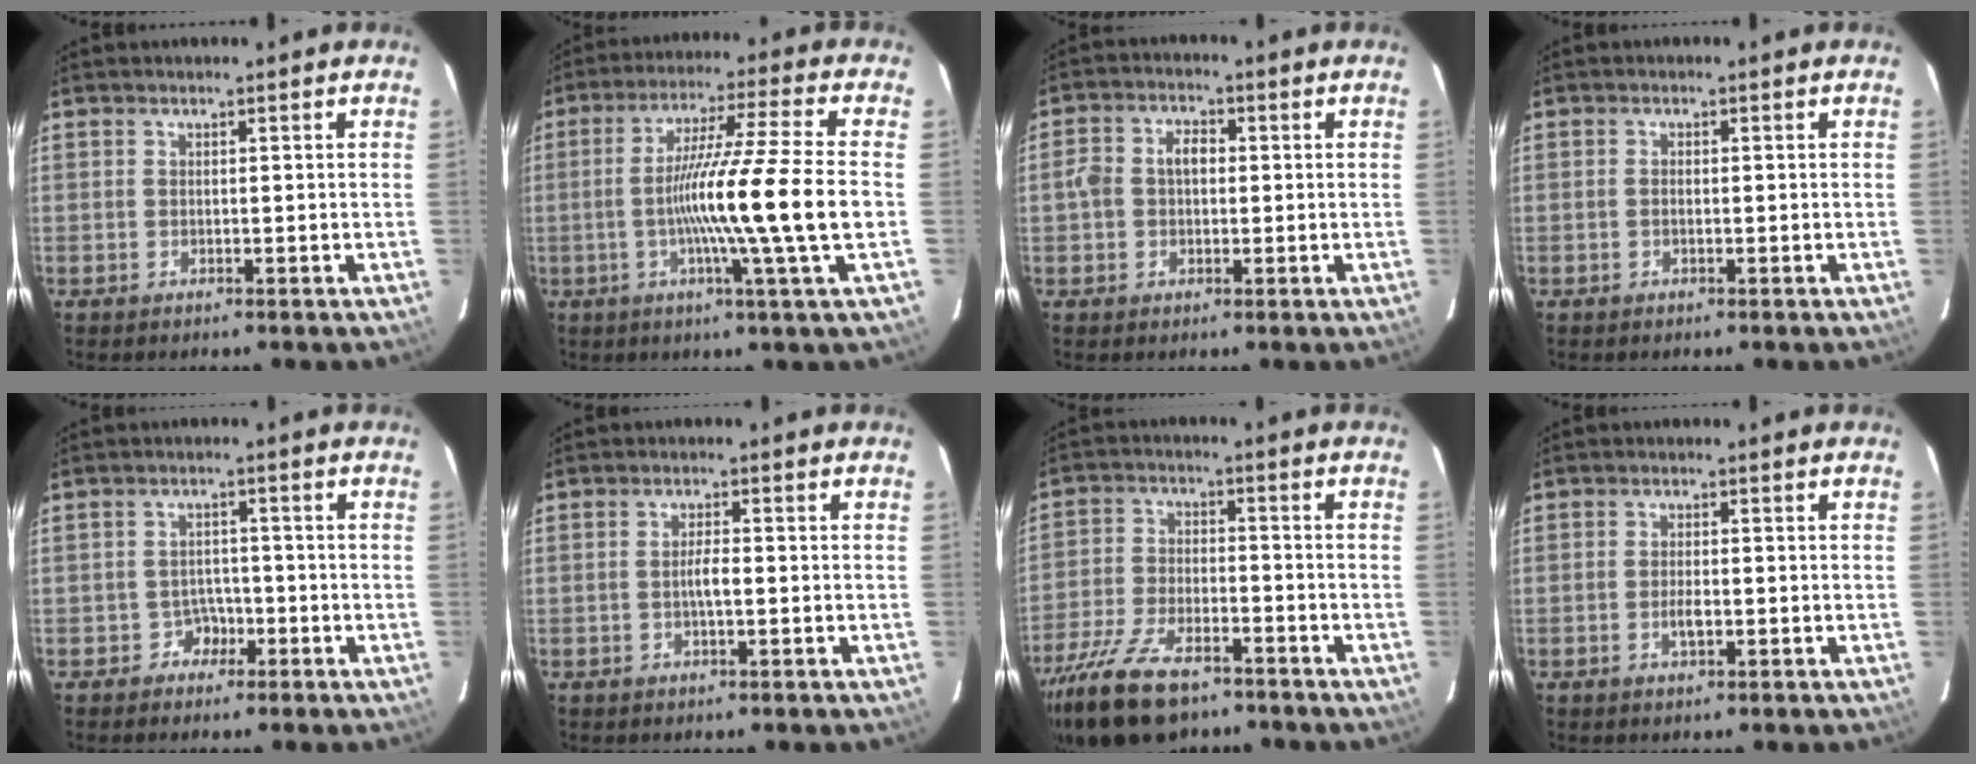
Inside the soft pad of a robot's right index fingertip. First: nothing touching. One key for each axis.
{"total": 14.5, "fx": -2.7, "fy": -2.8, "fz": 14.0, "tx": -0.236, "ty": -0.010, "tz": -0.050}
{"total": 4.9, "fx": -0.3, "fy": 4.1, "fz": 2.6, "tx": -0.052, "ty": 0.020, "tz": -0.006}
{"total": 0.7, "fx": -0.2, "fy": 0.4, "fz": 0.6, "tx": -0.010, "ty": 0.004, "tz": -0.003}
{"total": 3.0, "fx": -1.7, "fy": 2.4, "fz": 0.1, "tx": -0.005, "ty": 0.013, "tz": -0.027}
{"total": 2.4, "fx": -0.5, "fy": 0.5, "fz": 2.3, "tx": -0.044, "ty": 0.003, "tz": -0.009}
{"total": 16.3, "fx": -11.9, "fy": 6.6, "fz": 9.0, "tx": -0.207, "ty": -0.035, "tz": -0.217}
{"total": 2.4, "fx": -0.7, "fy": 1.0, "fz": 2.0, "tx": -0.039, "ty": 0.001, "tz": -0.012}